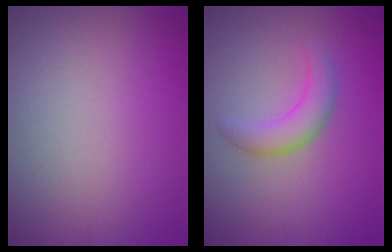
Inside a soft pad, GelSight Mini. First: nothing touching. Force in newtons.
{"total": 2.7, "press": 2.7, "slide": 0.1}